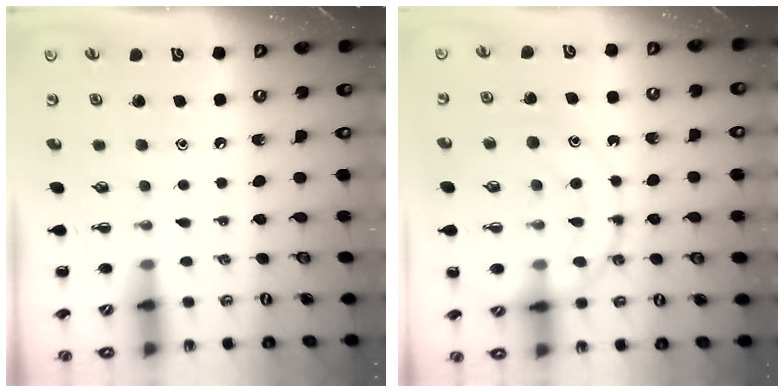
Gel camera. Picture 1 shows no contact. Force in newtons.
{"total": 15.3, "press": 15.2, "slide": 1.4}